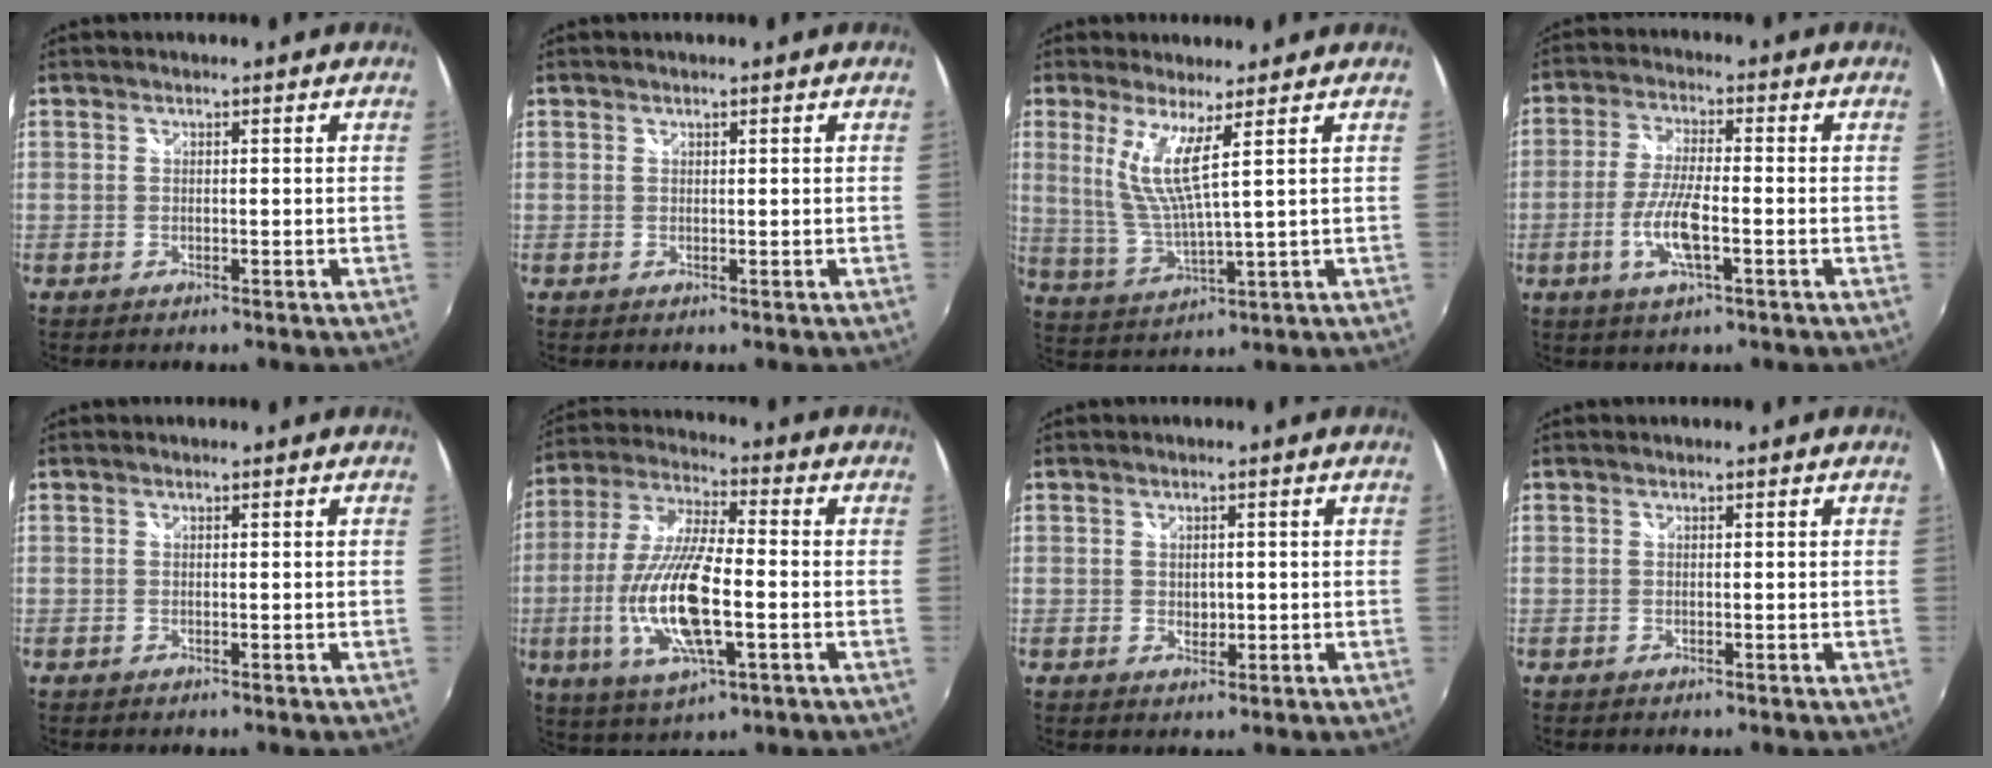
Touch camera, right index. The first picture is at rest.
{"total": 0.0}
{"total": 7.6, "force": [3.3, 0.2, 6.8], "torque": [-0.141, -0.019, 0.073]}
{"total": 8.0, "force": [-2.5, 1.7, 7.4], "torque": [-0.154, -0.005, -0.051]}
{"total": 0.0}
{"total": 17.0, "force": [-3.6, 5.0, 15.9], "torque": [-0.327, -0.012, -0.066]}
{"total": 2.1, "force": [0.2, 1.6, 1.4], "torque": [-0.019, -0.001, 0.004]}
{"total": 0.0}